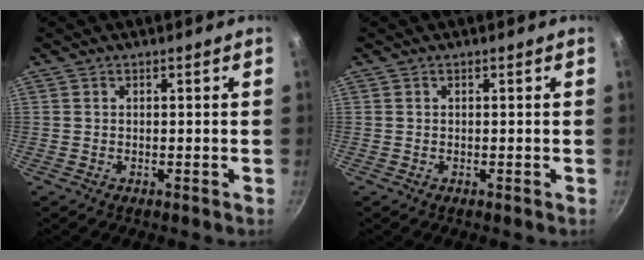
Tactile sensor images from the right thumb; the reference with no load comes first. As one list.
[{"total": 0.0}]